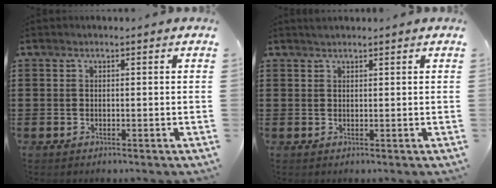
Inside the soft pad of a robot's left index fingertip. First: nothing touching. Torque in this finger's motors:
{"motor_torque": [0.61, -0.47, 0.03, 0.02]}